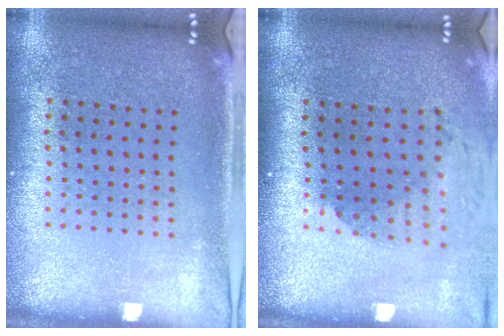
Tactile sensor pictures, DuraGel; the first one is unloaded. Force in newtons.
{"total": 1.8, "press": 1.4, "slide": 1.1}